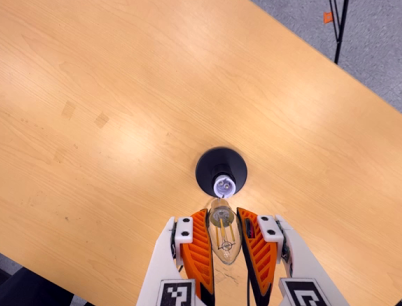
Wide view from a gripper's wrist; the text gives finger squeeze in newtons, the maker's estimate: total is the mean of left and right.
{"total": 20.2, "left": 22.8, "right": 17.7}